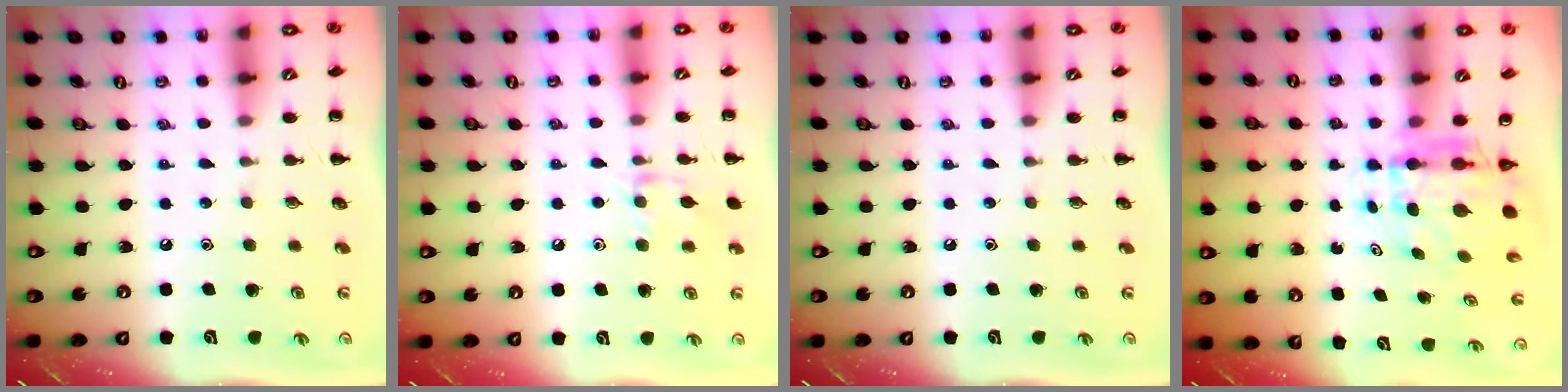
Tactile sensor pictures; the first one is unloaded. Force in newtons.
{"total": 8.0, "press": 7.9, "slide": 1.4}
{"total": 0.0}
{"total": 5.8, "press": 5.6, "slide": 1.6}